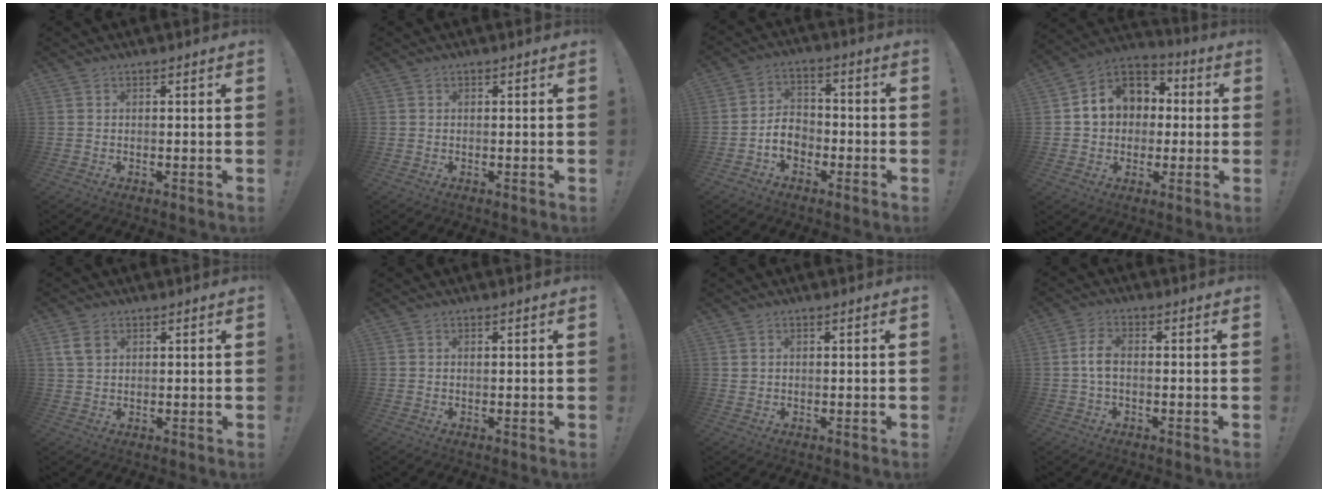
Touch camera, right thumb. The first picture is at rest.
{"total": 0.0}
{"total": 7.4, "force": [-3.3, 5.6, 3.5], "torque": [-0.058, 0.019, -0.059]}
{"total": 12.0, "force": [1.9, 10.4, 5.7], "torque": [-0.083, 0.008, 0.046]}
{"total": 4.4, "force": [1.9, 2.8, 2.9], "torque": [-0.042, 0.000, 0.037]}
{"total": 0.0}
{"total": 0.9, "force": [0.5, 0.8, 0.2], "torque": [-0.010, 0.003, 0.012]}
{"total": 4.9, "force": [-0.4, 2.4, 4.2], "torque": [-0.093, 0.007, -0.006]}